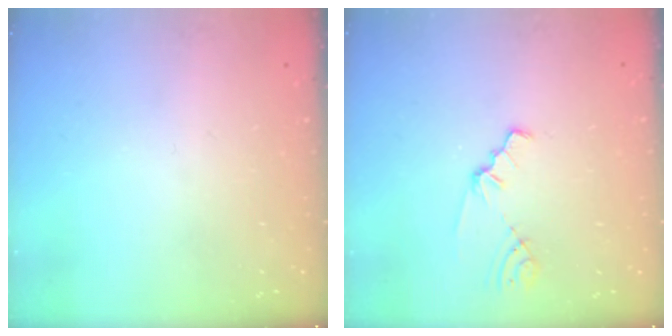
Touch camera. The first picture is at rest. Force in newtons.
{"total": 1.5, "press": 1.5, "slide": 0.3}